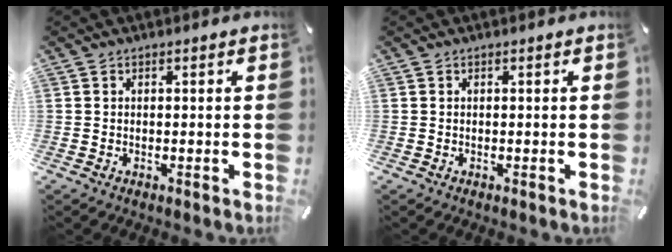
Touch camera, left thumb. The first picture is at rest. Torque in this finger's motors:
{"motor_torque": [-0.19, -0.14, -0.04, 0.37, 0.00]}